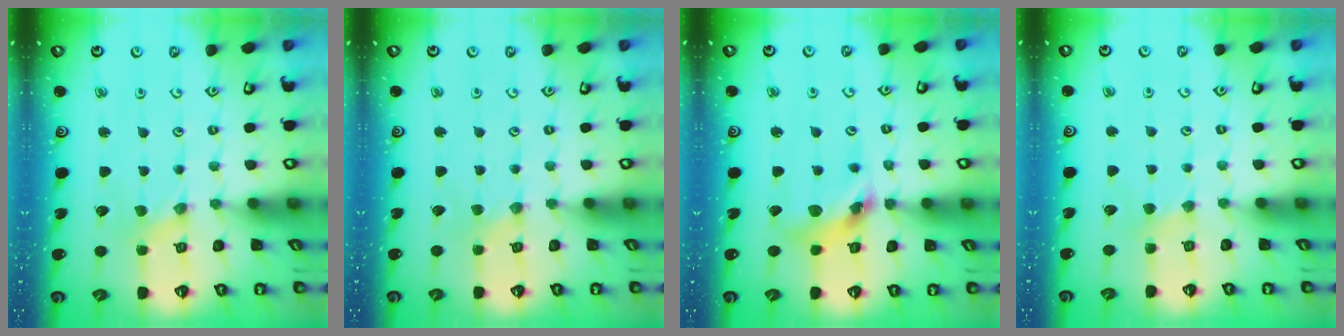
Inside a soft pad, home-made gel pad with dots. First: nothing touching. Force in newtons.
{"total": 1.2, "press": 1.1, "slide": 0.2}
{"total": 12.9, "press": 12.8, "slide": 1.5}
{"total": 2.1, "press": 2.1, "slide": 0.3}